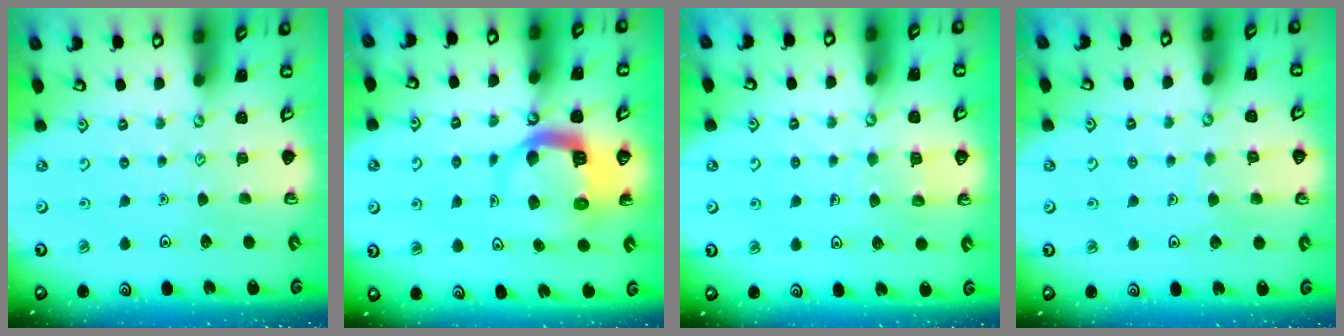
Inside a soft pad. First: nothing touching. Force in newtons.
{"total": 8.7, "press": 8.6, "slide": 1.3}
{"total": 6.0, "press": 6.0, "slide": 0.3}
{"total": 2.9, "press": 2.9, "slide": 0.2}